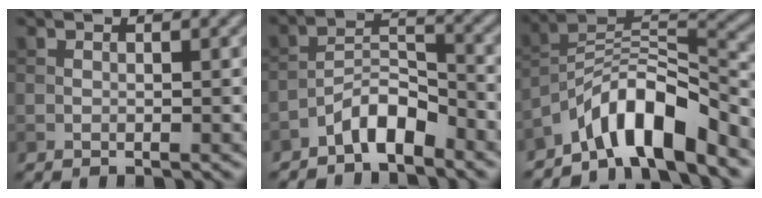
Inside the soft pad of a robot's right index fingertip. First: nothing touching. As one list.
[{"total": 4.4, "force": [-3.3, 1.4, 2.4], "torque": [-0.038, 0.015, -0.067]}, {"total": 8.3, "force": [-6.0, 2.2, 5.3], "torque": [-0.076, 0.009, -0.114]}]